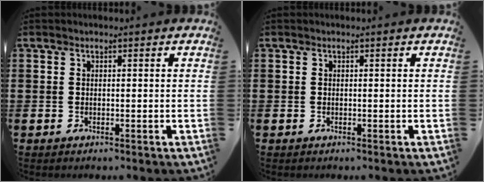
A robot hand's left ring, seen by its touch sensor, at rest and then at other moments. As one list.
[{"total": 0.0}]